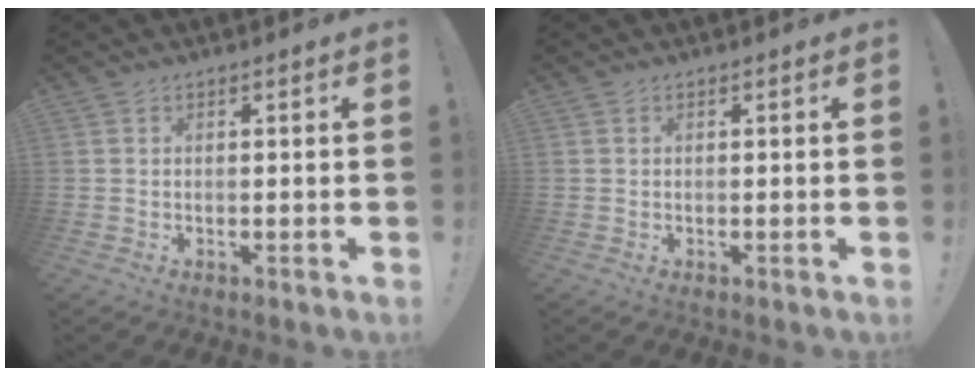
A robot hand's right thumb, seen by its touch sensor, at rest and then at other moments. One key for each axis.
{"total": 0.0}